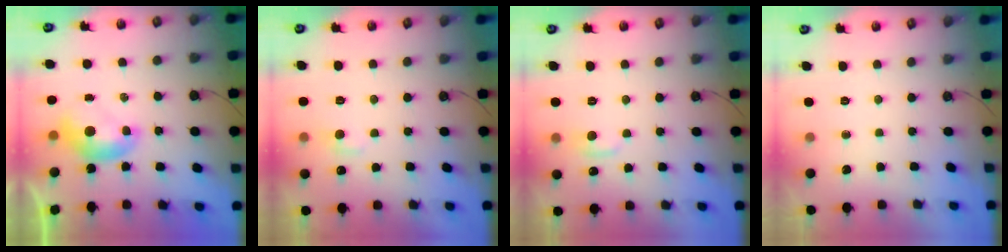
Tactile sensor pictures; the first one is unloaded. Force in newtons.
{"total": 1.8, "press": 1.7, "slide": 0.5}
{"total": 1.0, "press": 0.4, "slide": 0.9}
{"total": 0.0}